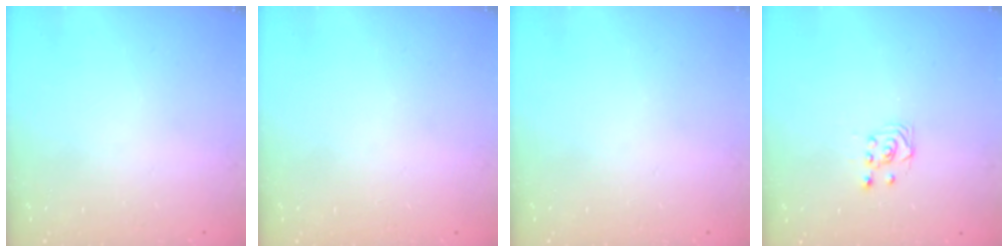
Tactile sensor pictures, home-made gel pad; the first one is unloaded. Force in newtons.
{"total": 0.0}
{"total": 0.0}
{"total": 2.7, "press": 2.4, "slide": 1.3}